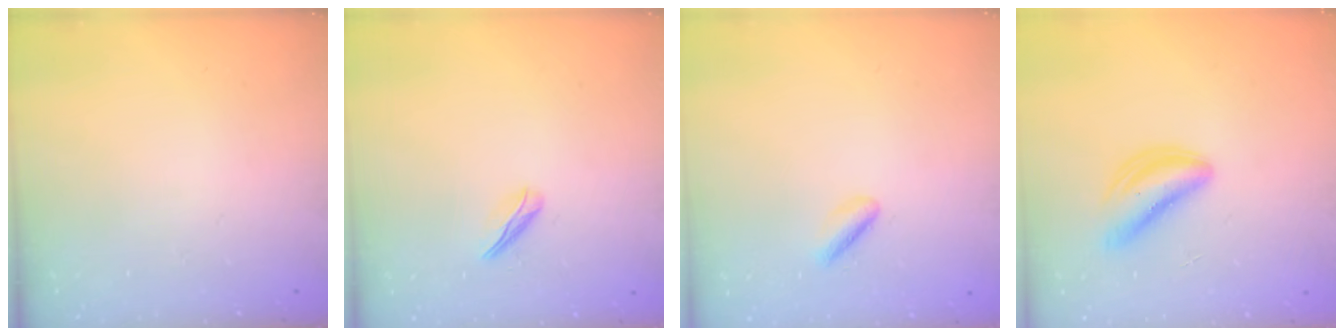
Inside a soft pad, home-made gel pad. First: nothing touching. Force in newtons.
{"total": 3.5, "press": 3.5, "slide": 0.6}
{"total": 2.0, "press": 1.8, "slide": 1.0}
{"total": 4.9, "press": 4.8, "slide": 0.9}